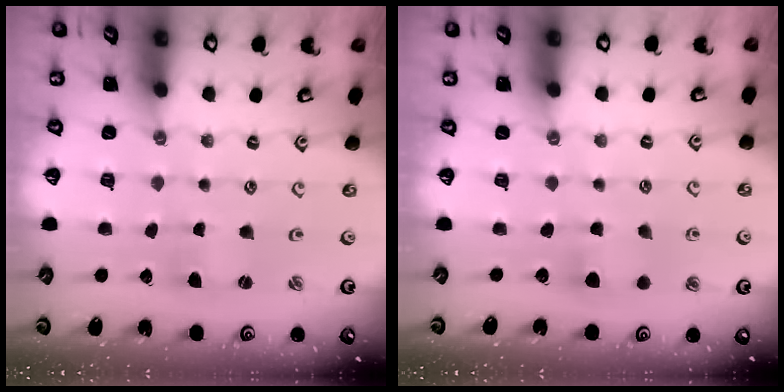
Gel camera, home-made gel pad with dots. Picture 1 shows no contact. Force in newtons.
{"total": 4.9, "press": 4.8, "slide": 0.8}